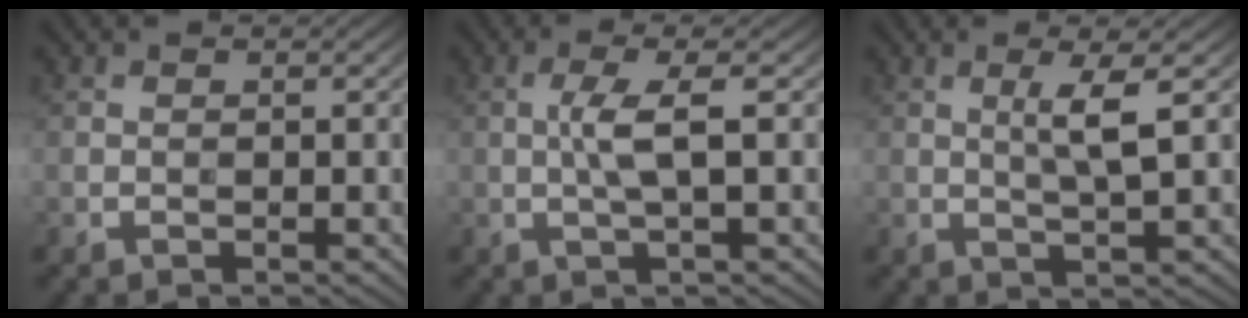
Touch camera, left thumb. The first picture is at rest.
{"total": 3.9, "force": [0.2, 0.5, 3.9], "torque": [-0.079, 0.008, 0.001]}
{"total": 3.8, "force": [1.0, 0.2, 3.7], "torque": [-0.075, 0.002, 0.023]}